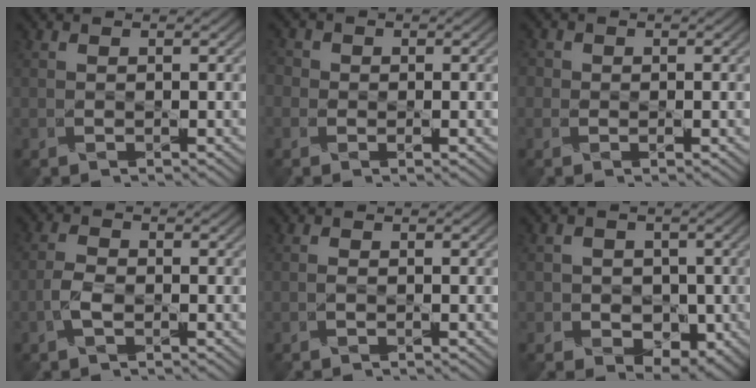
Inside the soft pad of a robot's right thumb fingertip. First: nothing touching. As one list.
[{"total": 2.7, "force": [-0.3, 2.3, 1.3], "torque": [-0.030, 0.005, -0.017]}, {"total": 2.0, "force": [-0.1, 1.7, 1.0], "torque": [-0.017, 0.004, -0.008]}, {"total": 2.2, "force": [-1.2, 0.9, 1.7], "torque": [-0.041, 0.003, -0.026]}, {"total": 0.5, "force": [-0.4, 0.1, 0.4], "torque": [-0.007, 0.000, -0.010]}, {"total": 6.0, "force": [-0.9, 5.7, 1.8], "torque": [-0.051, 0.001, -0.035]}]